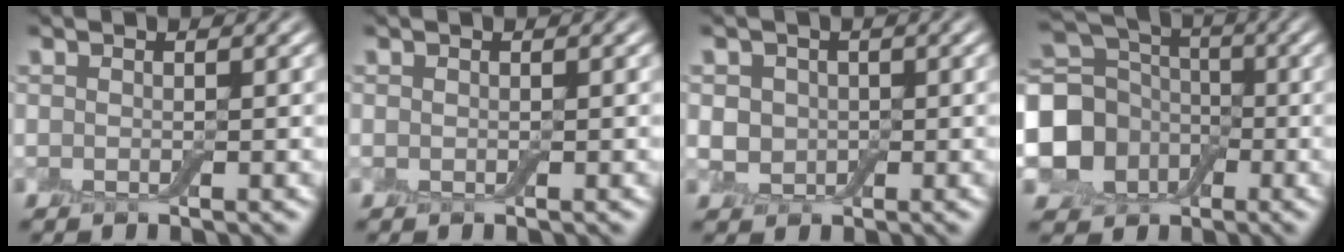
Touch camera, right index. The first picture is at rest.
{"total": 0.0}
{"total": 2.8, "force": [0.2, 2.5, 1.4], "torque": [-0.022, 0.007, -0.008]}
{"total": 10.0, "force": [-2.0, 8.3, 5.1], "torque": [-0.108, -0.017, -0.058]}